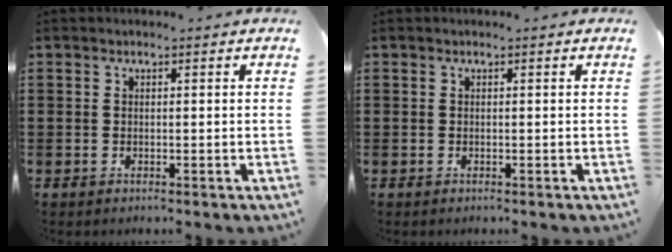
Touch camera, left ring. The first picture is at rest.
{"total": 0.0}